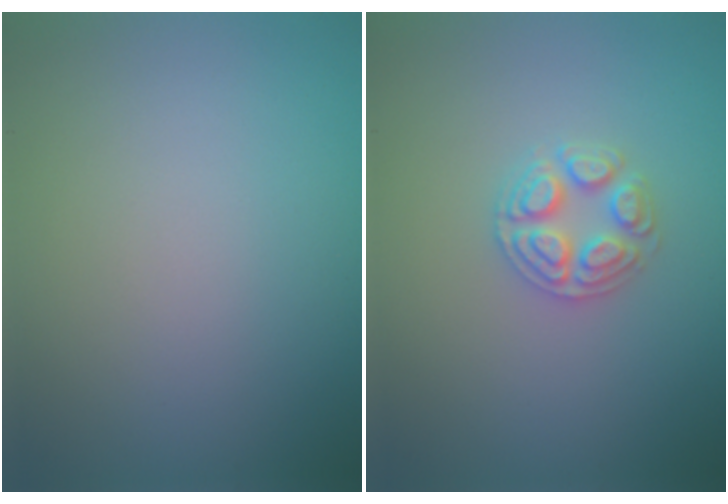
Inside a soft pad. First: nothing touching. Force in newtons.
{"total": 3.4, "press": 3.4, "slide": 0.5}